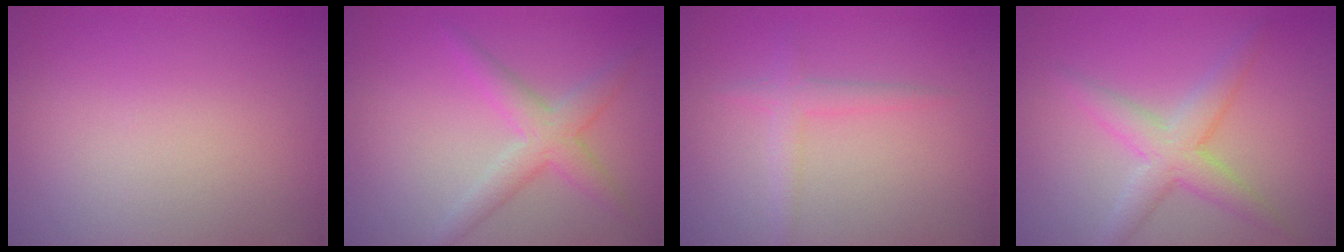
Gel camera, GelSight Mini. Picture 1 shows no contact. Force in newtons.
{"total": 3.2, "press": 3.2, "slide": 0.1}
{"total": 1.8, "press": 1.8, "slide": 0.2}
{"total": 3.8, "press": 3.8, "slide": 0.1}